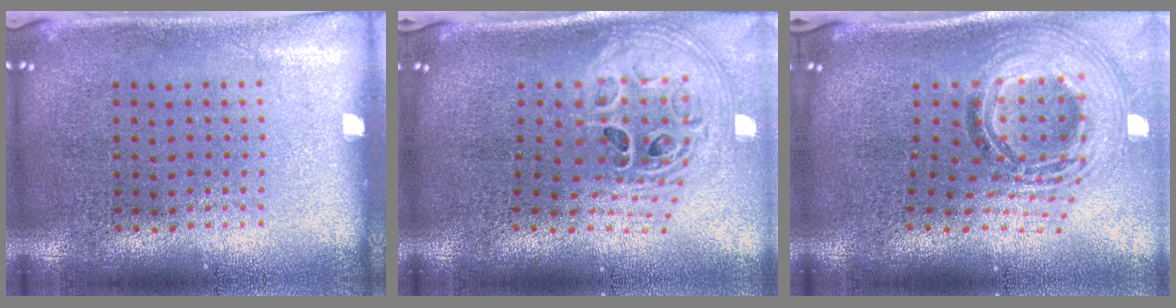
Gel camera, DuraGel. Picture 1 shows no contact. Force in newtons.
{"total": 2.4, "press": 1.7, "slide": 1.7}
{"total": 2.1, "press": 1.6, "slide": 1.4}